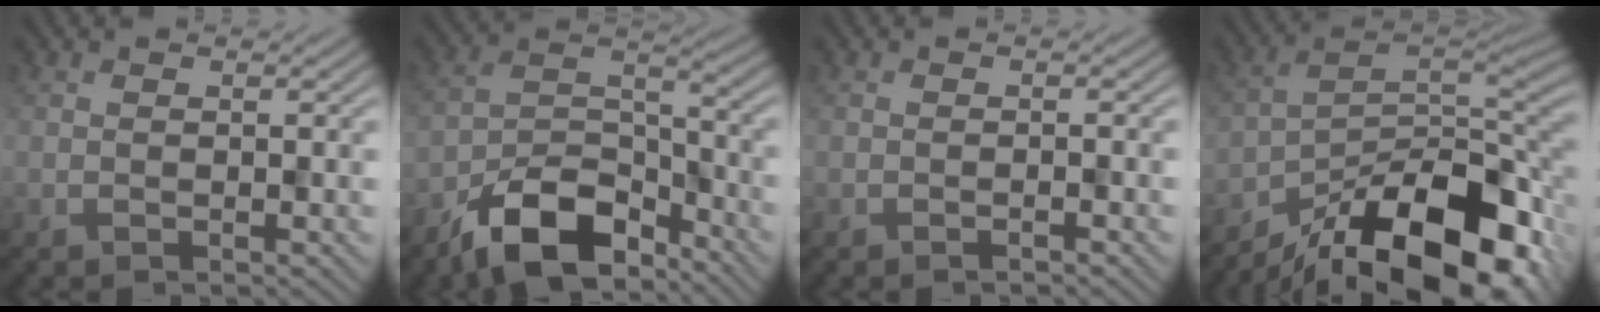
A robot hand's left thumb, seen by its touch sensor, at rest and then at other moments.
{"total": 11.3, "force": [-8.1, 5.0, 6.1], "torque": [-0.110, -0.001, -0.164]}
{"total": 0.7, "force": [-0.6, 0.0, 0.5], "torque": [-0.009, 0.002, -0.012]}
{"total": 17.8, "force": [-12.2, 6.8, 11.1], "torque": [-0.194, -0.028, -0.191]}